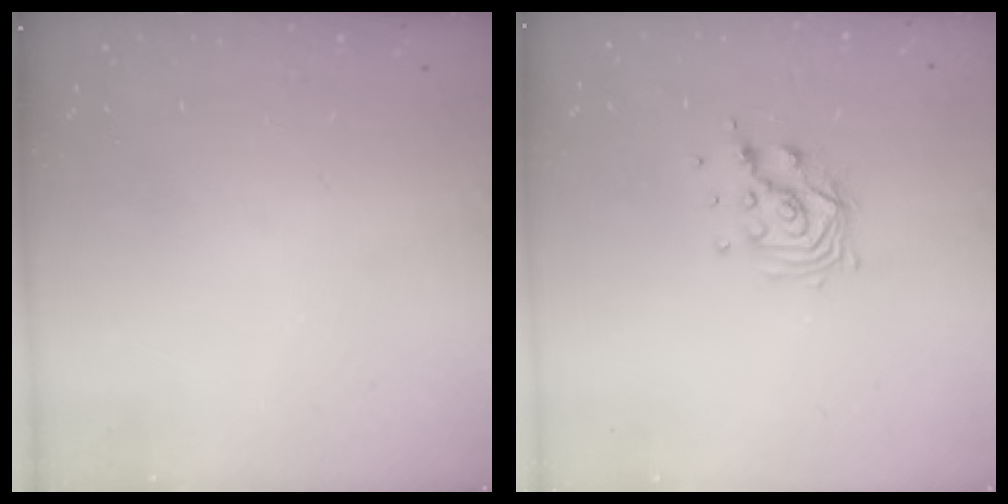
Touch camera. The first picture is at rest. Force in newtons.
{"total": 8.9, "press": 8.9, "slide": 0.7}